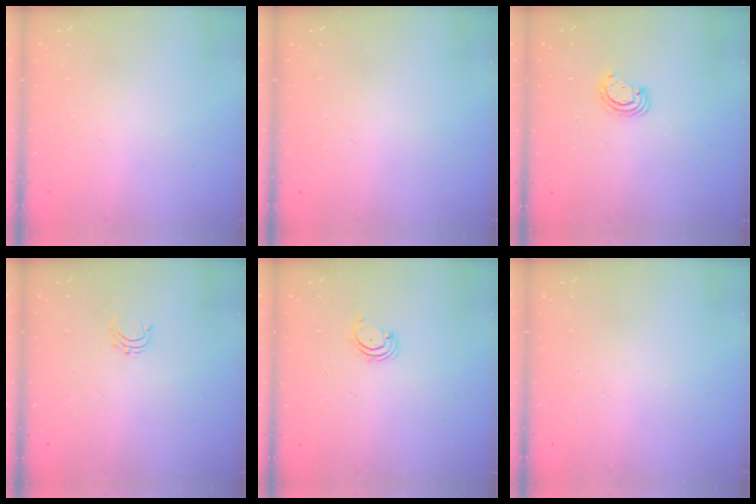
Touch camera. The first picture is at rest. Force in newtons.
{"total": 0.0}
{"total": 2.4, "press": 2.4, "slide": 0.2}
{"total": 3.7, "press": 3.7, "slide": 0.3}
{"total": 1.7, "press": 1.6, "slide": 0.2}
{"total": 0.0}